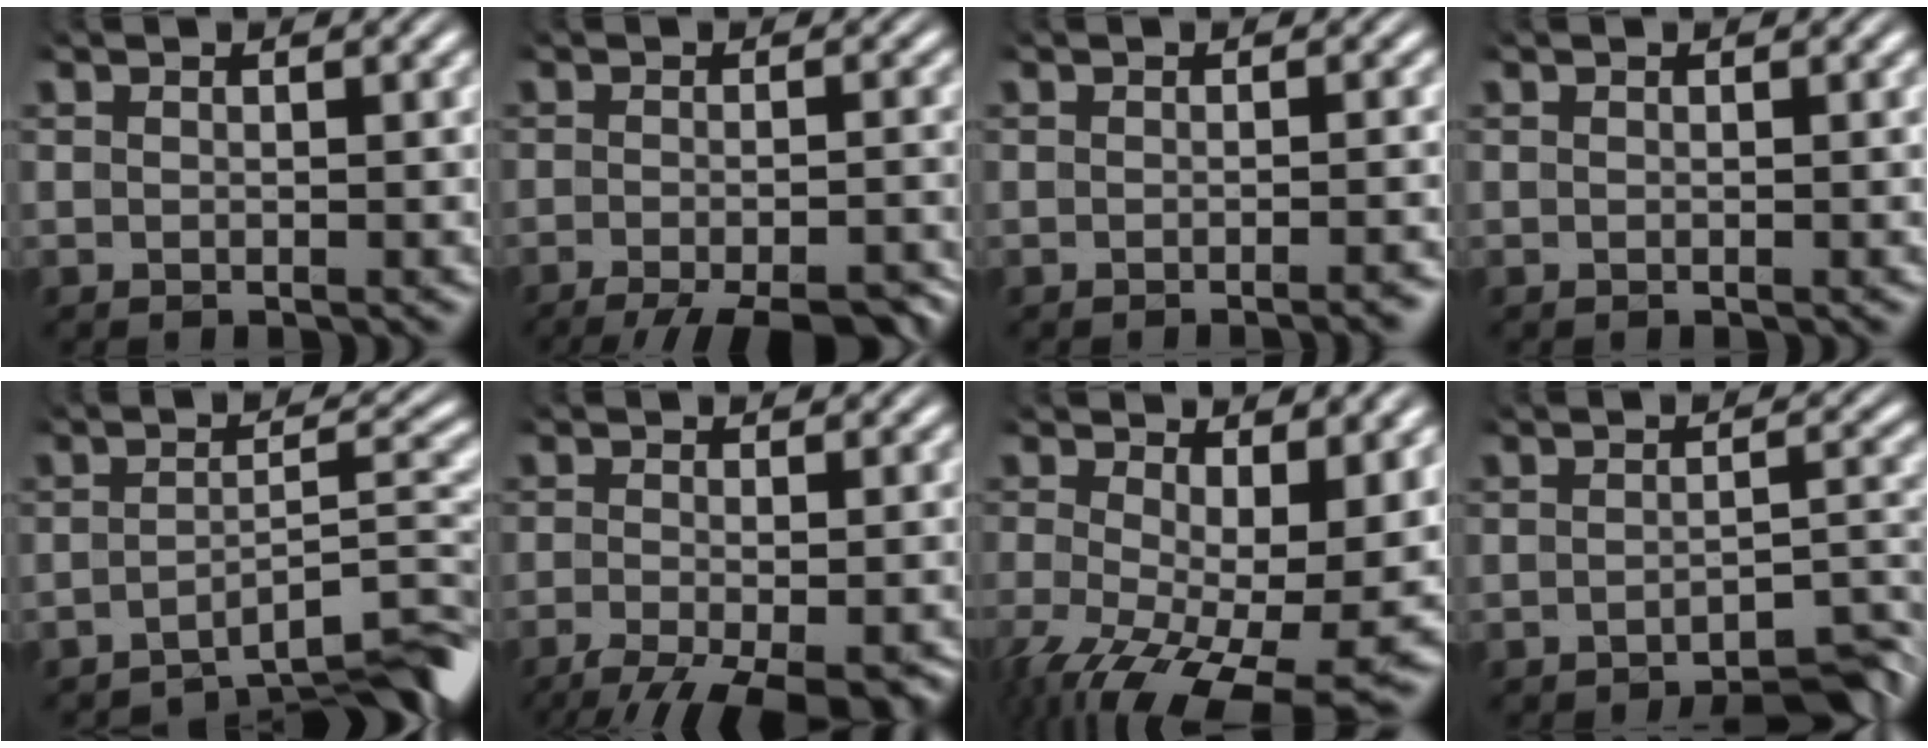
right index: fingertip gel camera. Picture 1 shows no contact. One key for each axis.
{"total": 10.1, "fx": -7.6, "fy": 3.9, "fz": 5.4, "tx": -0.066, "ty": -0.035, "tz": -0.100}
{"total": 1.7, "fx": -1.4, "fy": 0.1, "fz": 0.9, "tx": -0.006, "ty": 0.004, "tz": -0.026}
{"total": 0.0}
{"total": 8.2, "fx": -5.9, "fy": 1.8, "fz": 5.4, "tx": -0.057, "ty": -0.025, "tz": -0.078}
{"total": 10.6, "fx": -6.6, "fy": 4.9, "fz": 6.7, "tx": -0.110, "ty": -0.057, "tz": -0.072}
{"total": 9.3, "fx": -4.7, "fy": 4.3, "fz": 6.8, "tx": -0.128, "ty": -0.075, "tz": -0.037}
{"total": 5.8, "fx": -4.7, "fy": 1.3, "fz": 3.1, "tx": -0.028, "ty": -0.010, "tz": -0.071}